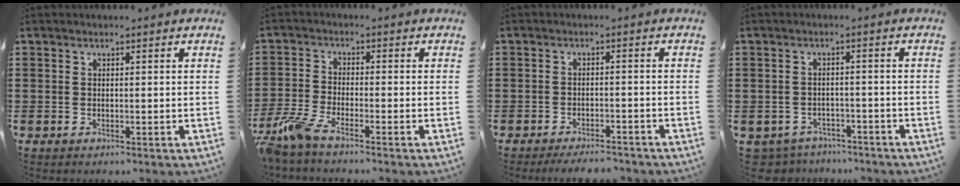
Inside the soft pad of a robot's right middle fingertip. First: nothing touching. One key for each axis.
{"total": 4.8, "fx": -3.7, "fy": 0.6, "fz": 2.9, "tx": -0.091, "ty": -0.016, "tz": -0.078}
{"total": 2.8, "fx": -2.8, "fy": 0.2, "fz": 0.3, "tx": -0.010, "ty": -0.002, "tz": -0.054}
{"total": 2.7, "fx": -2.7, "fy": 0.5, "fz": -0.2, "tx": -0.007, "ty": -0.003, "tz": -0.059}